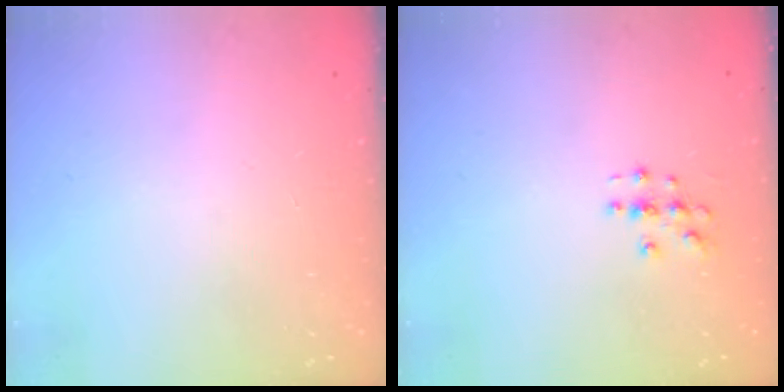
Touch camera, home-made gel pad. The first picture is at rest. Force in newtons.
{"total": 3.0, "press": 3.0, "slide": 0.3}